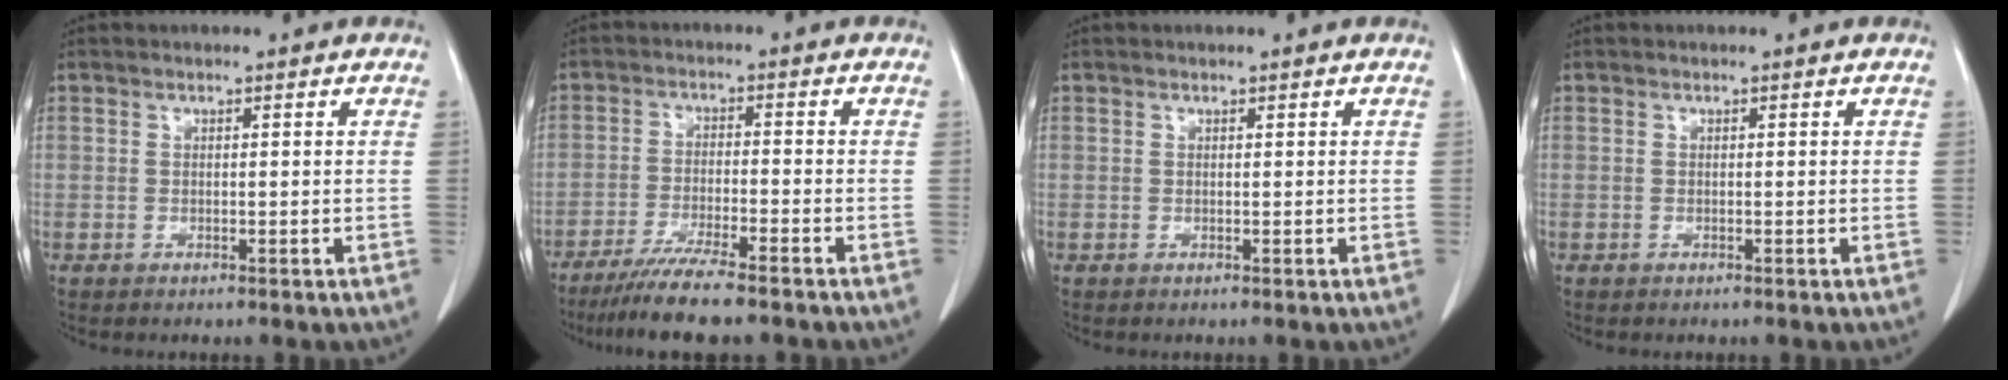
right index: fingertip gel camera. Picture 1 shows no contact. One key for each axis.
{"total": 8.5, "fx": -6.9, "fy": -0.1, "fz": 5.0, "tx": -0.079, "ty": -0.023, "tz": -0.115}
{"total": 0.0}
{"total": 0.0}